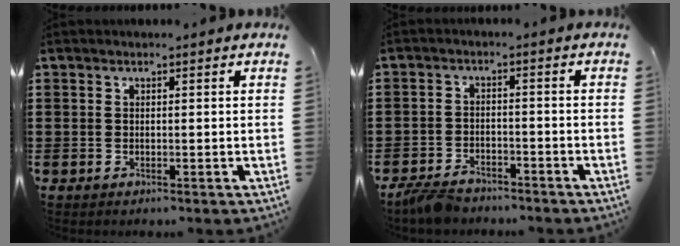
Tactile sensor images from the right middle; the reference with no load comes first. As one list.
[{"total": 3.6, "force": [-3.4, 0.9, 1.0], "torque": [-0.025, 0.004, -0.070]}]